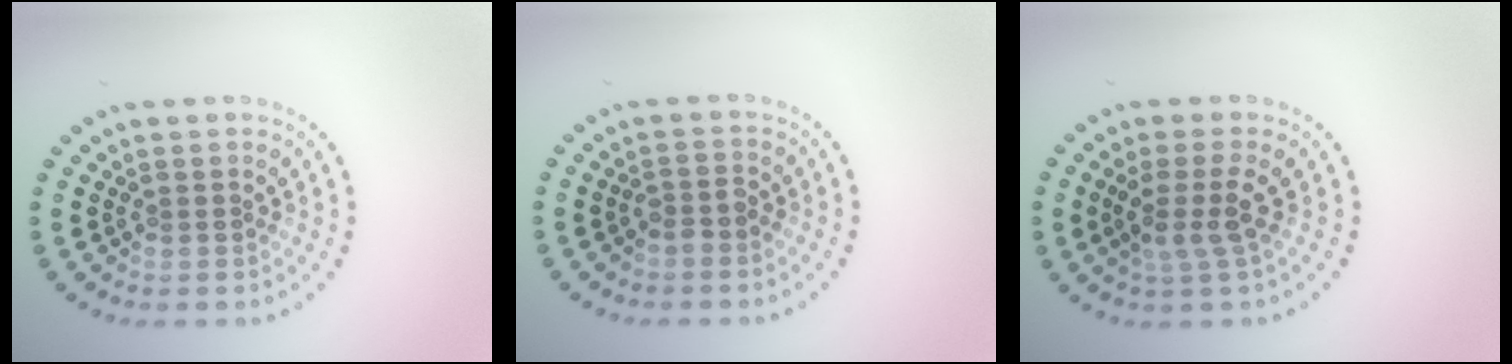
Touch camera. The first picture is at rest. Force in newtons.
{"total": 1.4, "press": 1.2, "slide": 0.7}
{"total": 2.7, "press": 2.1, "slide": 1.7}